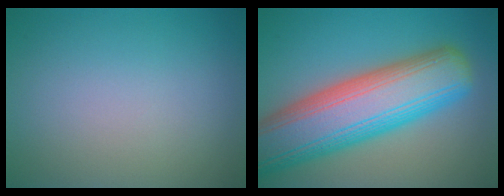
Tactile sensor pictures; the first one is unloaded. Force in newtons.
{"total": 12.5, "press": 12.4, "slide": 0.7}